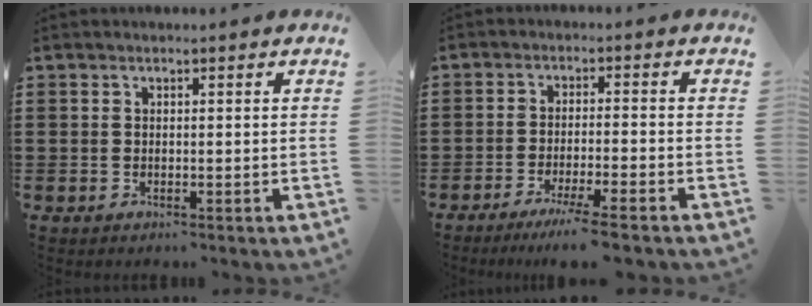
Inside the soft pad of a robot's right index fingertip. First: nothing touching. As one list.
[{"total": 5.2, "force": [-4.1, -0.5, 3.2], "torque": [-0.063, -0.018, -0.078]}]